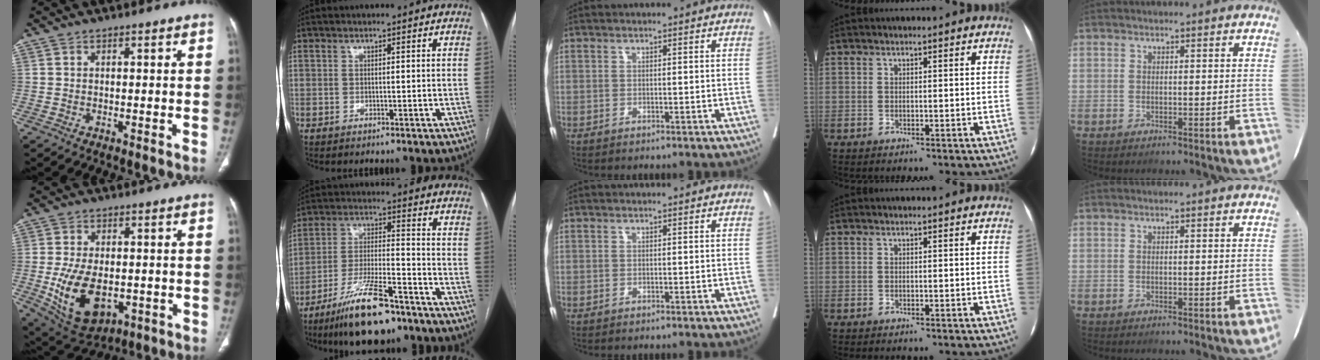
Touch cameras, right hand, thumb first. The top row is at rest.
{"thumb": {"total": 13.8, "force": [-3.0, 8.3, 10.5], "torque": [-0.174, -0.002, -0.029]}, "index": {"total": 14.1, "force": [-9.9, 2.9, 9.6], "torque": [-0.183, -0.015, -0.174]}}